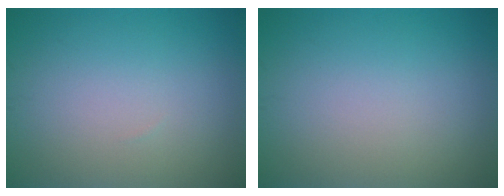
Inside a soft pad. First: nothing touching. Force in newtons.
{"total": 0.0}